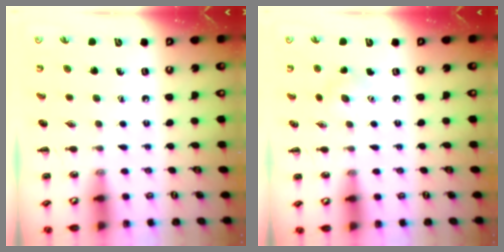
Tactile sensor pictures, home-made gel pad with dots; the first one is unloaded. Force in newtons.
{"total": 2.8, "press": 2.8, "slide": 0.7}